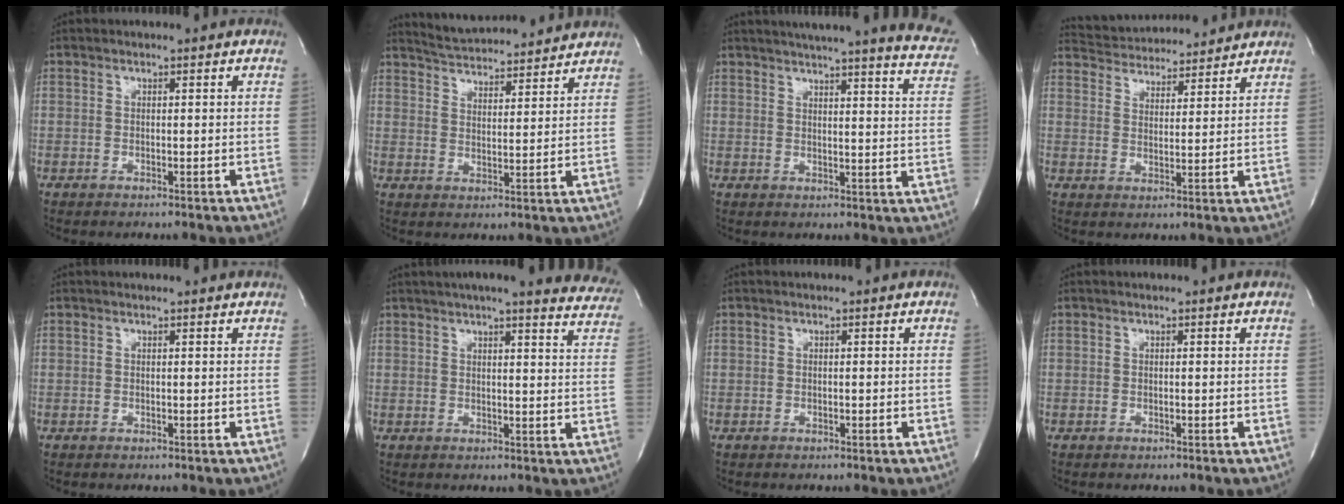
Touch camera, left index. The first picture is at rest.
{"total": 13.2, "force": [12.6, 1.5, 3.4], "torque": [-0.059, 0.015, 0.183]}
{"total": 21.0, "force": [18.8, 1.2, 9.3], "torque": [-0.128, -0.063, 0.206]}
{"total": 12.9, "force": [12.4, 2.3, 2.8], "torque": [-0.049, 0.023, 0.184]}
{"total": 1.5, "force": [1.5, 0.2, 0.1], "torque": [-0.015, 0.002, 0.009]}
{"total": 20.3, "force": [18.3, 2.6, 8.3], "torque": [-0.112, -0.047, 0.196]}
{"total": 0.0}
{"total": 0.0}